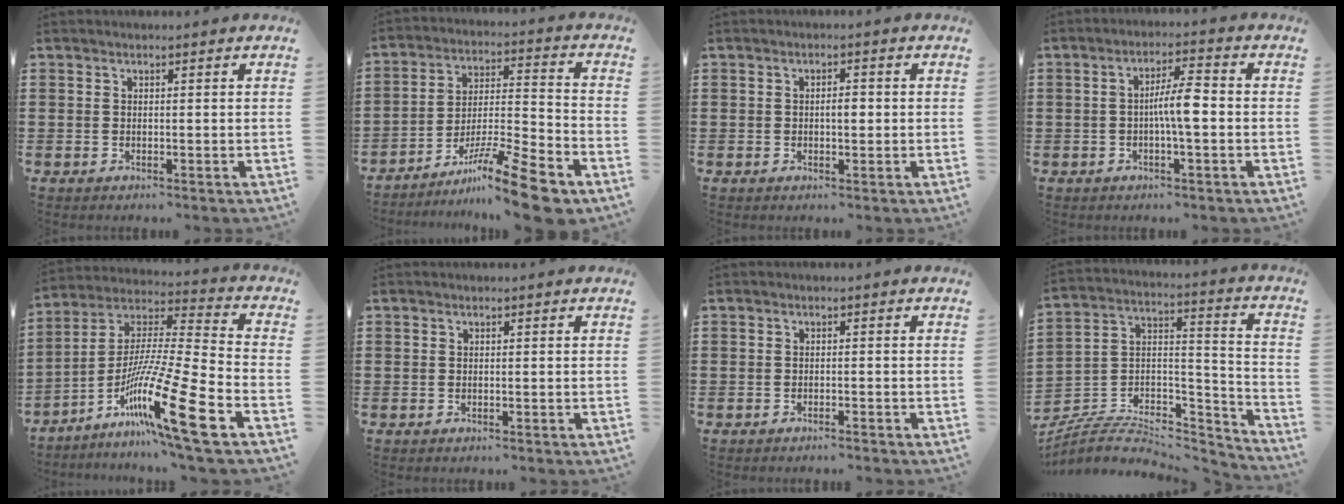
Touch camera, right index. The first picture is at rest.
{"total": 13.1, "force": [-9.9, 1.2, 8.5], "torque": [-0.130, 0.032, -0.183]}
{"total": 2.1, "force": [-0.1, 0.8, 1.9], "torque": [-0.035, 0.003, -0.003]}
{"total": 5.6, "force": [-0.7, 1.1, 5.5], "torque": [-0.105, 0.004, -0.018]}
{"total": 17.8, "force": [-9.5, 1.1, 15.0], "torque": [-0.293, -0.004, -0.171]}
{"total": 0.0}
{"total": 0.7, "force": [-0.7, -0.2, 0.2], "torque": [-0.005, -0.001, -0.013]}
{"total": 6.2, "force": [-5.0, 3.0, 2.1], "torque": [-0.052, 0.002, -0.102]}